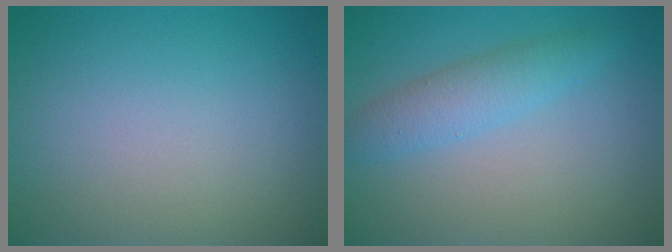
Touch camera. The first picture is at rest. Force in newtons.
{"total": 2.9, "press": 2.9, "slide": 0.1}